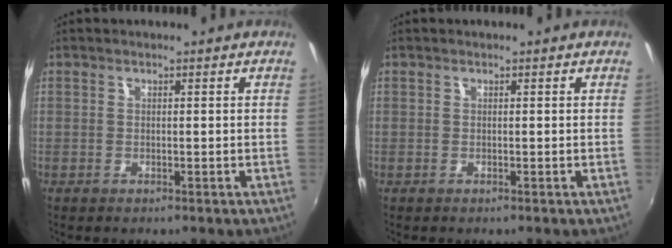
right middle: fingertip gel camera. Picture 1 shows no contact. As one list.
[{"total": 0.0}]